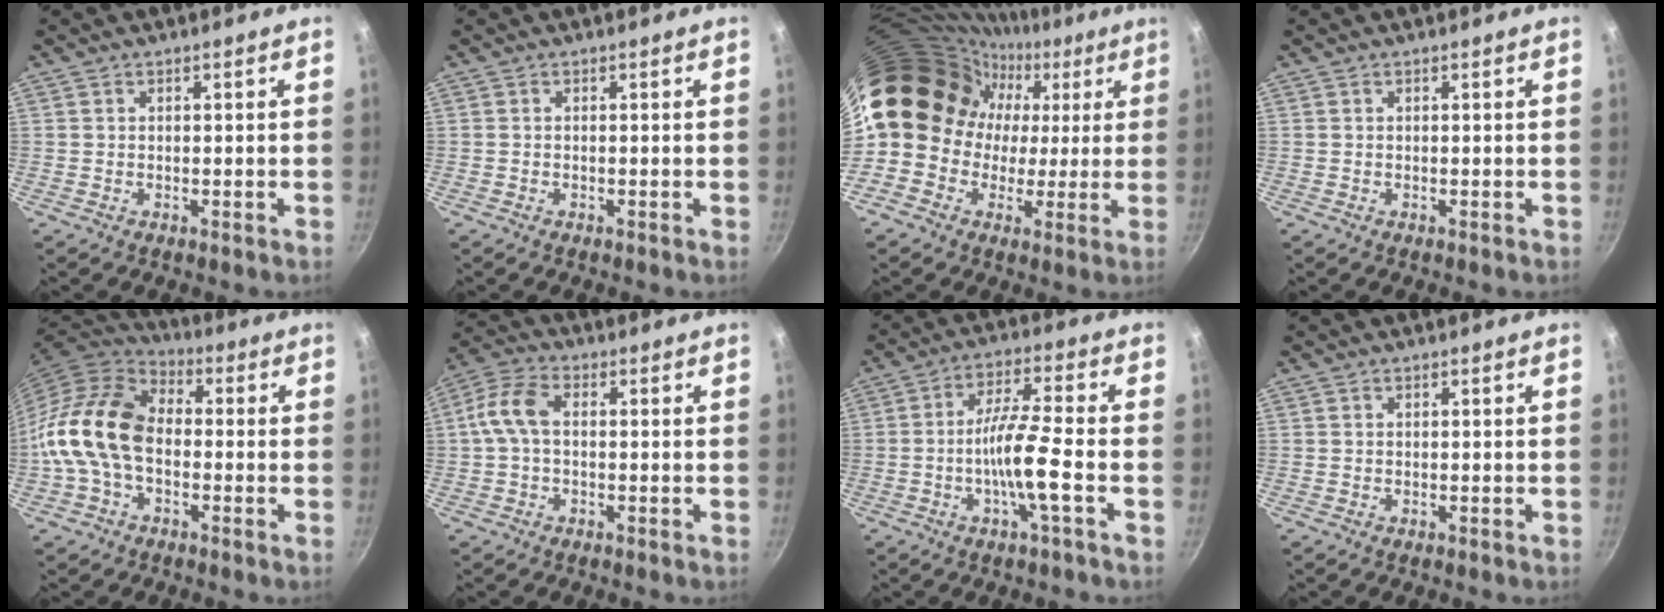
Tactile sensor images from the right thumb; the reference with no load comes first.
{"total": 0.0}
{"total": 18.3, "force": [2.1, 16.6, 7.4], "torque": [-0.077, 0.047, 0.022]}
{"total": 0.0}
{"total": 15.3, "force": [-1.9, 10.3, 11.1], "torque": [-0.192, 0.036, -0.055]}
{"total": 7.2, "force": [0.1, 4.6, 5.5], "torque": [-0.118, 0.025, -0.009]}
{"total": 9.3, "force": [-2.7, 0.6, 8.9], "torque": [-0.167, 0.027, -0.055]}
{"total": 0.0}